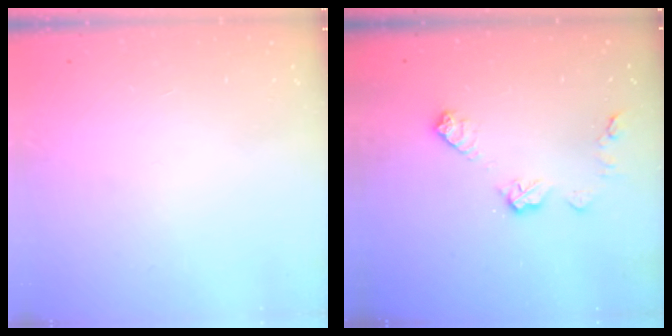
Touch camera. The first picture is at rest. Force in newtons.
{"total": 9.1, "press": 9.1, "slide": 0.5}